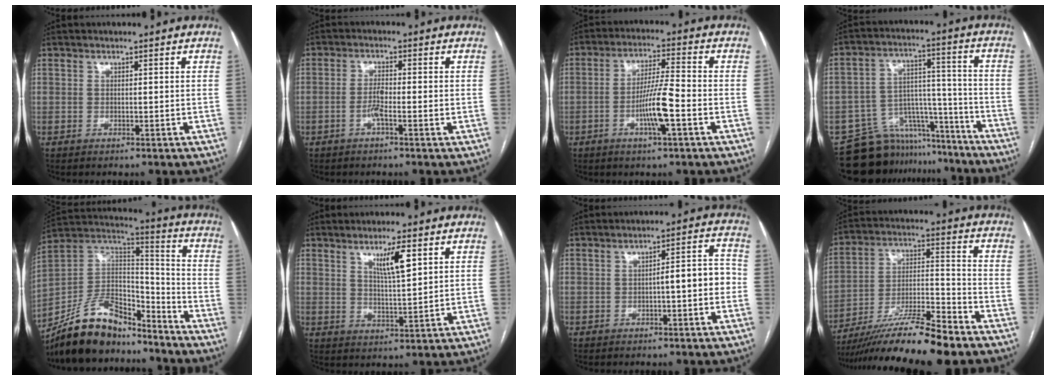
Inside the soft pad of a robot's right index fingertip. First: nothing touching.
{"total": 2.9, "force": [-0.9, 0.3, 2.7], "torque": [-0.051, 0.001, -0.021]}
{"total": 8.0, "force": [-2.6, 0.2, 7.6], "torque": [-0.143, 0.000, -0.050]}
{"total": 13.9, "force": [-12.3, 6.4, 0.9], "torque": [-0.002, 0.064, -0.185]}
{"total": 16.2, "force": [-13.9, 6.0, 5.9], "torque": [-0.104, 0.052, -0.247]}
{"total": 5.5, "force": [2.8, 0.3, 4.8], "torque": [-0.083, -0.007, 0.049]}
{"total": 5.3, "force": [-1.2, 1.0, 5.1], "torque": [-0.066, 0.026, -0.016]}
{"total": 16.1, "force": [-12.9, 0.1, 9.7], "torque": [-0.183, -0.017, -0.229]}